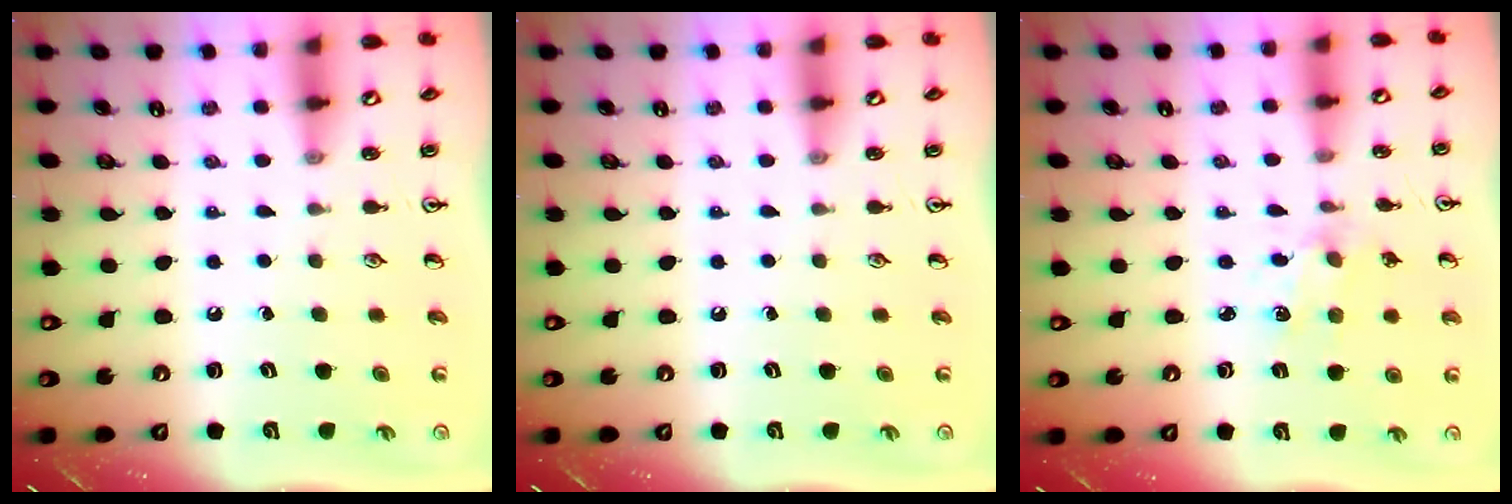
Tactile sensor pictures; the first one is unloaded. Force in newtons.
{"total": 0.0}
{"total": 2.3, "press": 2.3, "slide": 0.5}